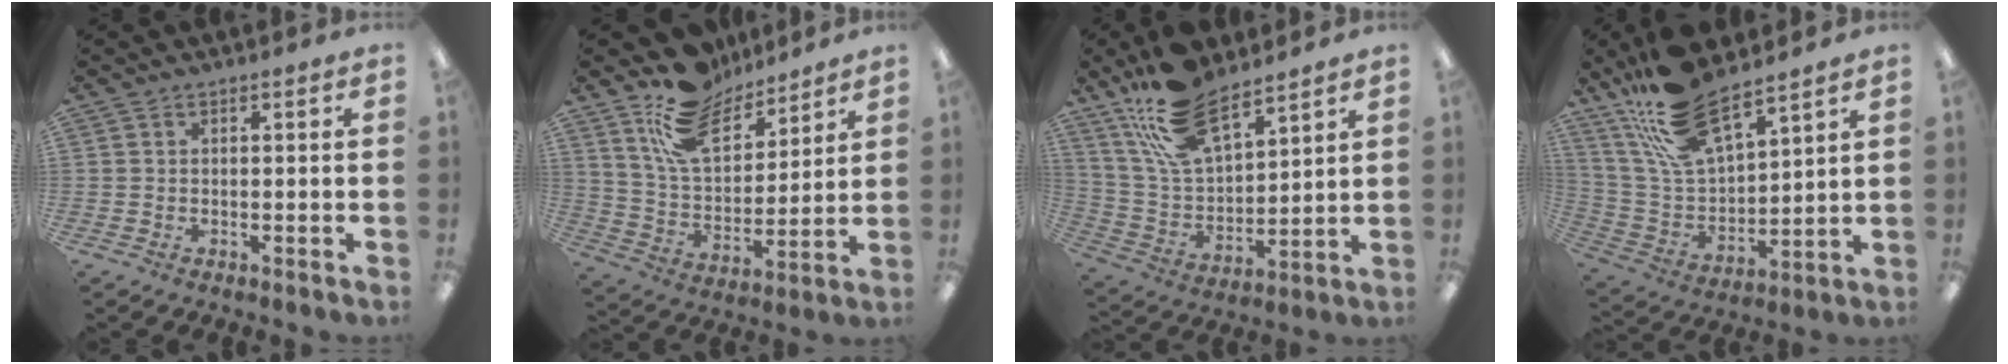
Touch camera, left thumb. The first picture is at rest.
{"total": 16.6, "force": [12.1, 8.5, 7.6], "torque": [-0.152, -0.060, 0.224]}
{"total": 18.5, "force": [13.3, 8.0, 10.0], "torque": [-0.206, -0.056, 0.243]}
{"total": 19.9, "force": [15.6, 7.0, 10.2], "torque": [-0.217, -0.078, 0.284]}